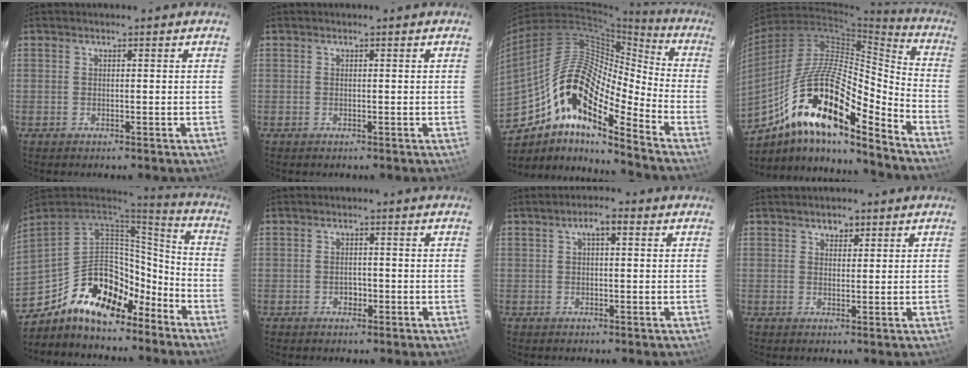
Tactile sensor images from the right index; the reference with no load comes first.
{"total": 0.0}
{"total": 18.4, "force": [-10.0, 5.5, 14.5], "torque": [-0.245, -0.008, -0.202]}
{"total": 20.8, "force": [-12.4, 5.2, 15.8], "torque": [-0.286, -0.002, -0.240]}
{"total": 19.7, "force": [-13.0, 10.2, 10.8], "torque": [-0.224, 0.033, -0.204]}
{"total": 2.0, "force": [-0.7, 1.6, 1.0], "torque": [-0.017, 0.005, -0.010]}
{"total": 3.2, "force": [1.0, 1.2, 2.8], "torque": [-0.050, 0.014, 0.016]}
{"total": 2.3, "force": [1.4, 1.6, 0.9], "torque": [-0.010, 0.007, 0.023]}